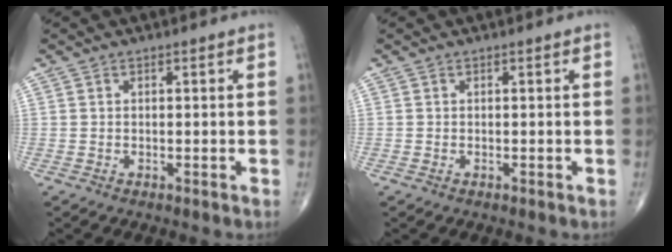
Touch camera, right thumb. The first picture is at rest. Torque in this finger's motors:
{"motor_torque": [-0.28, 0.24, -0.24, 0.07, 0.01]}